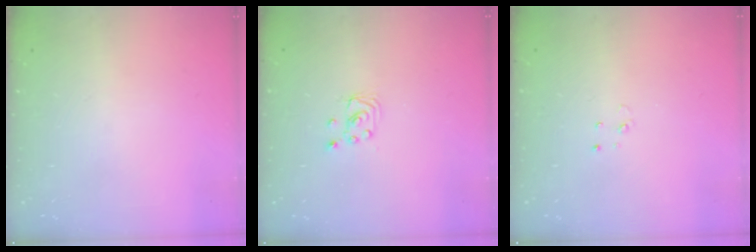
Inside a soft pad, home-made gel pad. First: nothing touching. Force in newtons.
{"total": 2.0, "press": 2.0, "slide": 0.2}
{"total": 2.3, "press": 2.3, "slide": 0.2}